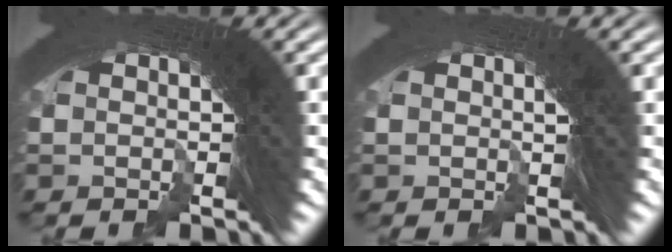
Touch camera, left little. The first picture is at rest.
{"total": 0.8, "force": [0.3, 0.4, 0.6], "torque": [-0.018, 0.002, 0.002]}